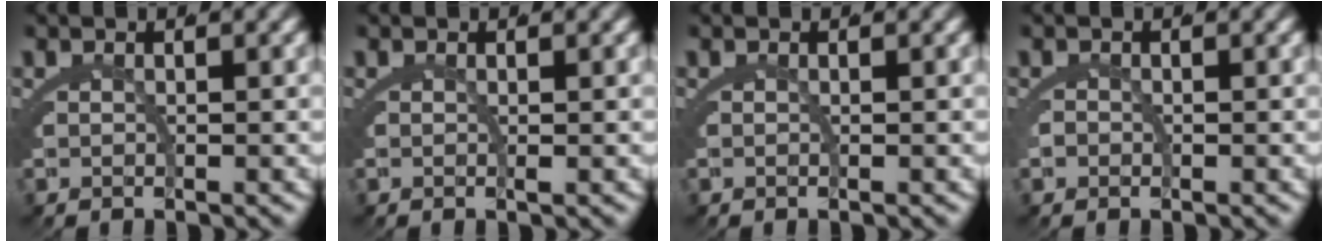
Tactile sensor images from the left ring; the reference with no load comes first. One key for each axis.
{"total": 0.0}
{"total": 0.0}
{"total": 0.0}